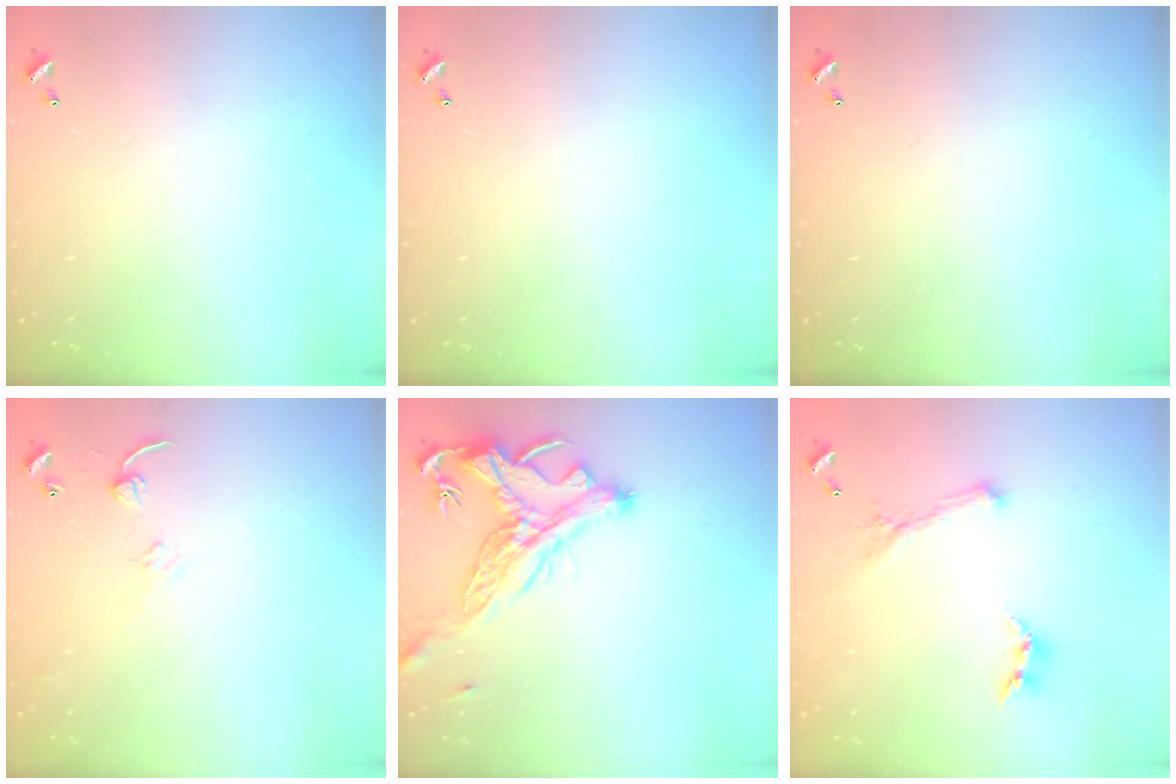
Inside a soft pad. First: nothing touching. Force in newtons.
{"total": 0.0}
{"total": 0.0}
{"total": 5.2, "press": 5.1, "slide": 0.6}
{"total": 4.1, "press": 3.9, "slide": 1.2}
{"total": 1.6, "press": 1.5, "slide": 0.4}